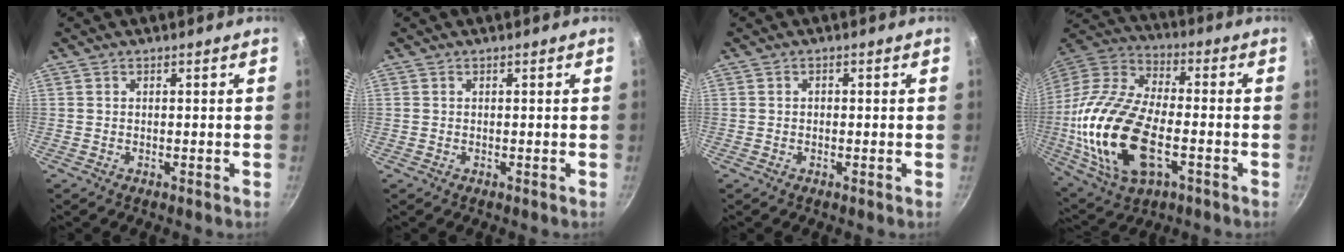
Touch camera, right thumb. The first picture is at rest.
{"total": 0.0}
{"total": 0.8, "force": [-0.1, 0.7, 0.5], "torque": [-0.006, 0.005, -0.001]}
{"total": 24.9, "force": [-5.1, 13.5, 20.3], "torque": [-0.413, 0.022, -0.098]}